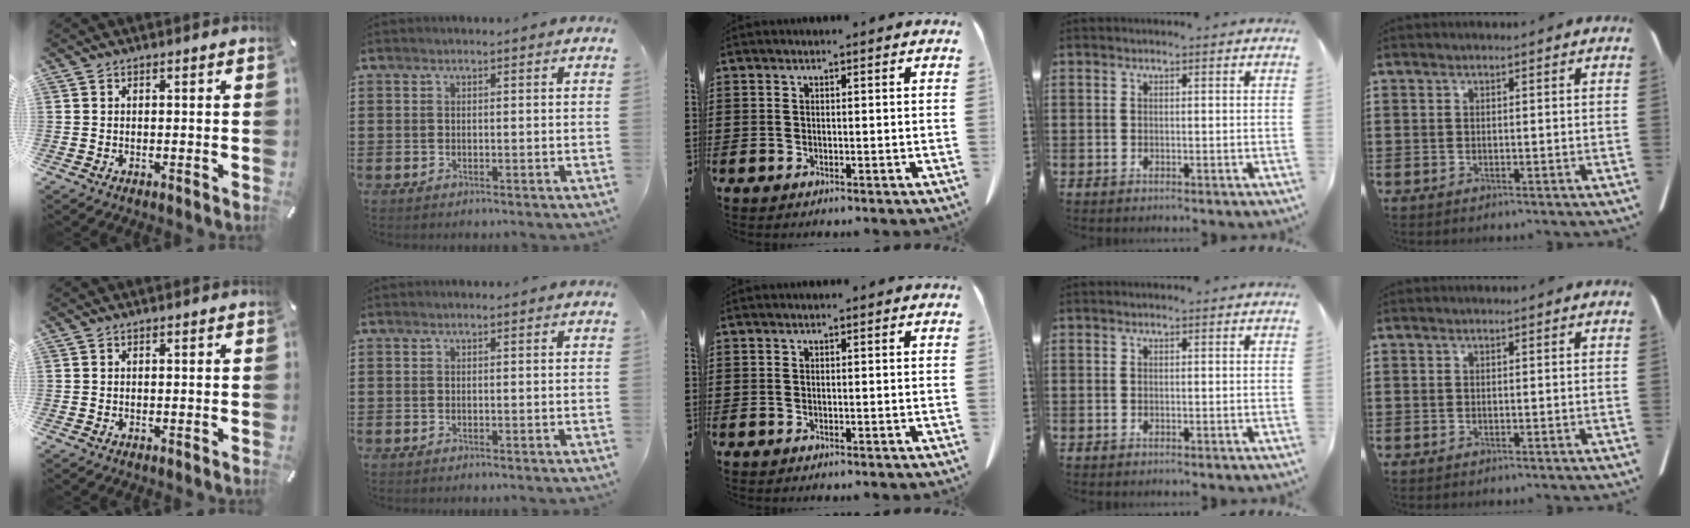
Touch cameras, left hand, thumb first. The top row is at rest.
{}